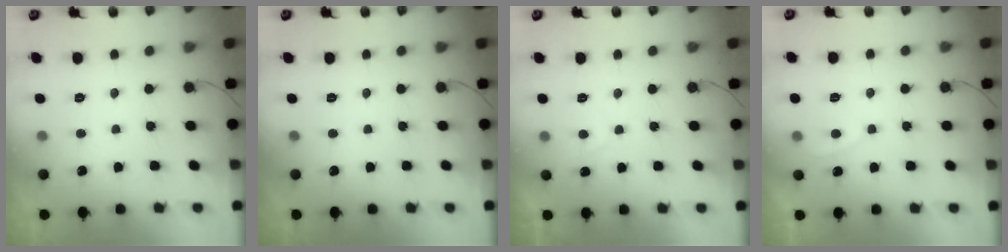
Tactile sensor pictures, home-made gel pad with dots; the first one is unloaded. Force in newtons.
{"total": 0.0}
{"total": 0.8, "press": 0.6, "slide": 0.5}
{"total": 2.3, "press": 2.3, "slide": 0.2}